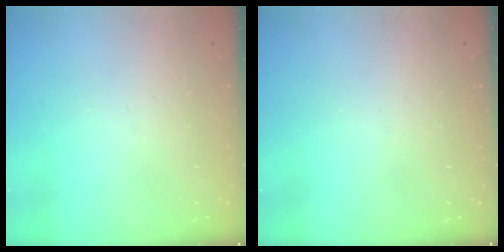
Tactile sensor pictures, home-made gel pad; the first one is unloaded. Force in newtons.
{"total": 0.0}